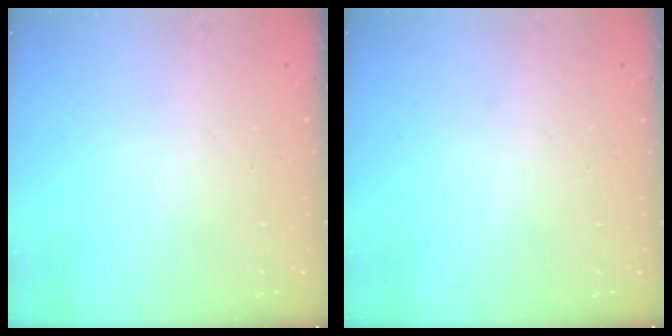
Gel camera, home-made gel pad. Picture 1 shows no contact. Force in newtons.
{"total": 0.0}